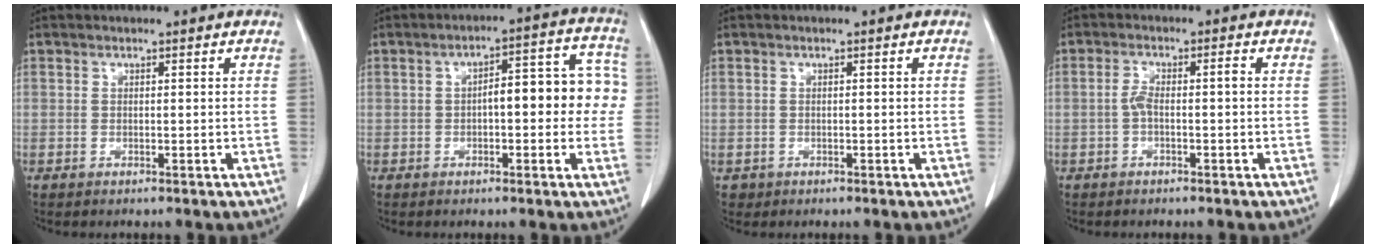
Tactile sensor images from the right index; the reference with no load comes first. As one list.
[{"total": 10.6, "force": [0.2, 3.9, 9.9], "torque": [-0.122, 0.049, 0.001]}, {"total": 0.9, "force": [-0.3, 0.9, 0.0], "torque": [-0.001, 0.005, -0.006]}, {"total": 2.8, "force": [-0.6, 0.7, 2.7], "torque": [-0.055, 0.011, -0.010]}]